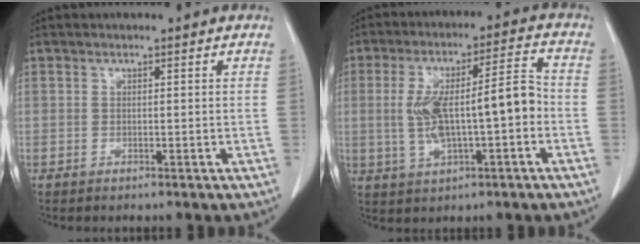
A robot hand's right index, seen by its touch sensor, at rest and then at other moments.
{"total": 11.8, "force": [-1.2, 2.8, 11.4], "torque": [-0.209, 0.030, -0.013]}